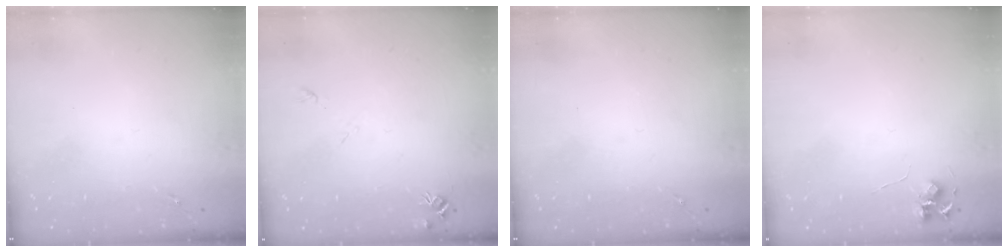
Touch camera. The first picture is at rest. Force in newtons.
{"total": 5.5, "press": 5.5, "slide": 0.7}
{"total": 0.0}
{"total": 5.9, "press": 5.9, "slide": 0.5}